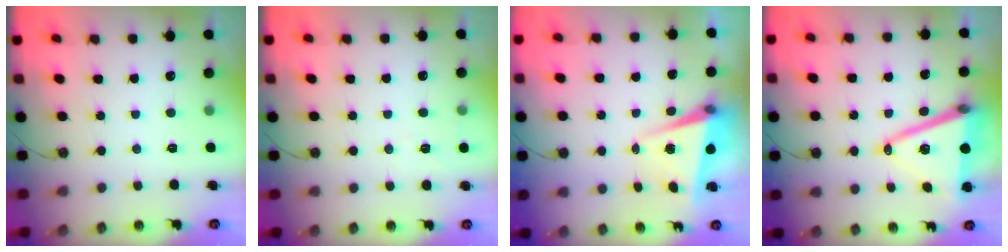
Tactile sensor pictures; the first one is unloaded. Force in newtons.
{"total": 6.4, "press": 5.7, "slide": 2.9}
{"total": 5.2, "press": 4.9, "slide": 1.5}
{"total": 16.7, "press": 16.3, "slide": 3.7}